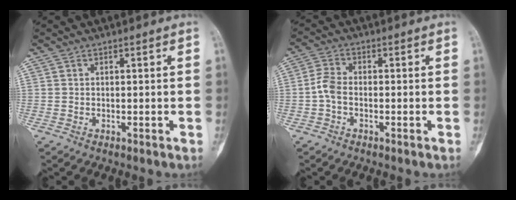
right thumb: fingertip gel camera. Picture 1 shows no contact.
{"total": 3.7, "force": [-1.0, 2.2, 2.8], "torque": [-0.063, 0.012, -0.027]}